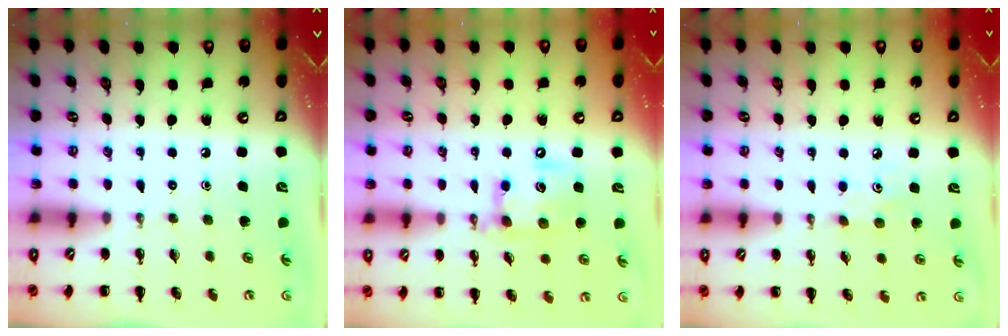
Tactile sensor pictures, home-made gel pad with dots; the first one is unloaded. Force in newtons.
{"total": 13.4, "press": 13.2, "slide": 2.3}
{"total": 3.7, "press": 3.6, "slide": 0.9}